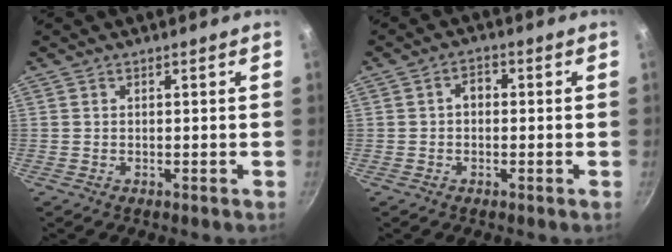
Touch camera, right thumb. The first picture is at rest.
{"total": 2.6, "force": [-0.1, 1.9, 1.8], "torque": [-0.019, 0.012, -0.006]}